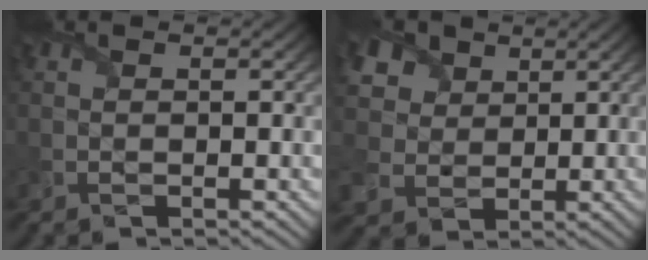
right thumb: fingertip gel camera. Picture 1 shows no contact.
{"total": 8.4, "force": [3.9, 6.6, 3.6], "torque": [-0.131, 0.011, 0.071]}